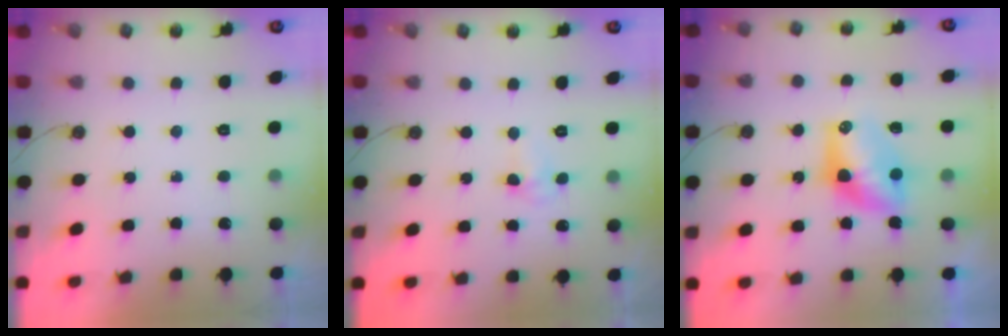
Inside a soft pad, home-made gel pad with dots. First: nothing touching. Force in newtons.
{"total": 3.3, "press": 3.3, "slide": 0.4}
{"total": 9.3, "press": 9.3, "slide": 0.8}